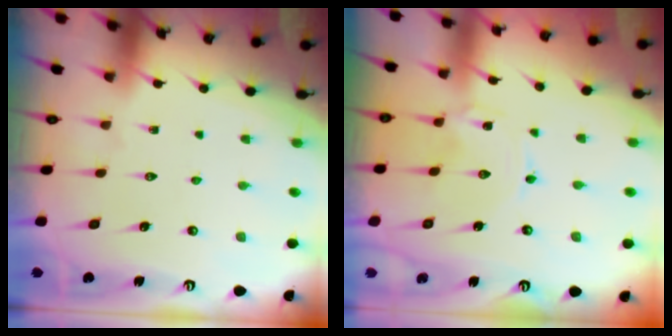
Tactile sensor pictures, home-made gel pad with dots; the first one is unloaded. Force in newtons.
{"total": 0.0}